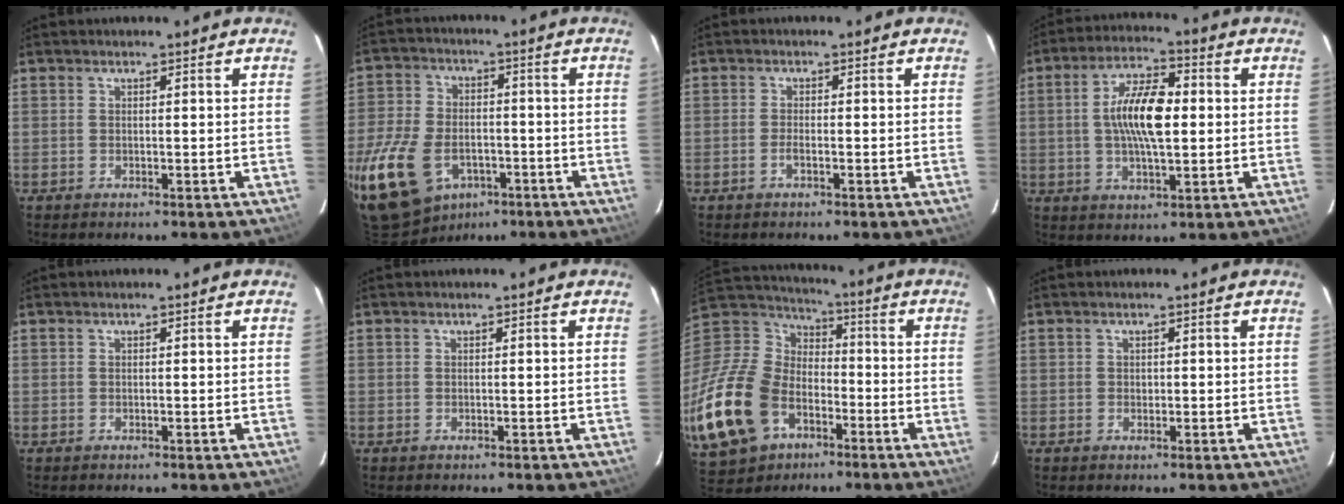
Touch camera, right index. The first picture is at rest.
{"total": 21.4, "force": [-9.5, 14.2, 12.9], "torque": [-0.318, -0.017, -0.151]}
{"total": 1.4, "force": [-0.8, 0.4, 1.1], "torque": [-0.024, 0.000, -0.015]}
{"total": 11.4, "force": [0.6, 4.3, 10.5], "torque": [-0.193, 0.011, 0.008]}
{"total": 0.0}
{"total": 0.0}
{"total": 30.4, "force": [-12.5, 21.0, 18.0], "torque": [-0.464, -0.025, -0.206]}
{"total": 0.7, "force": [0.0, 0.7, 0.2], "torque": [0.001, 0.000, 0.002]}